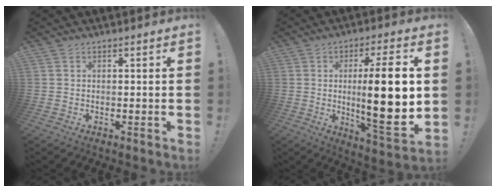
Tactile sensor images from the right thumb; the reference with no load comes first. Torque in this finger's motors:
{"motor_torque": [0.59, 0.73, 1.75, -0.10, 0.15]}